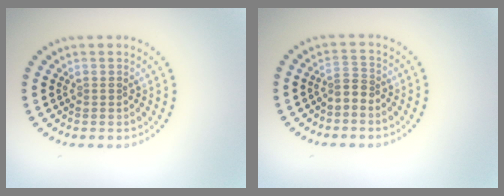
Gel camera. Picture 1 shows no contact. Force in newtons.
{"total": 1.7, "press": 1.2, "slide": 1.1}